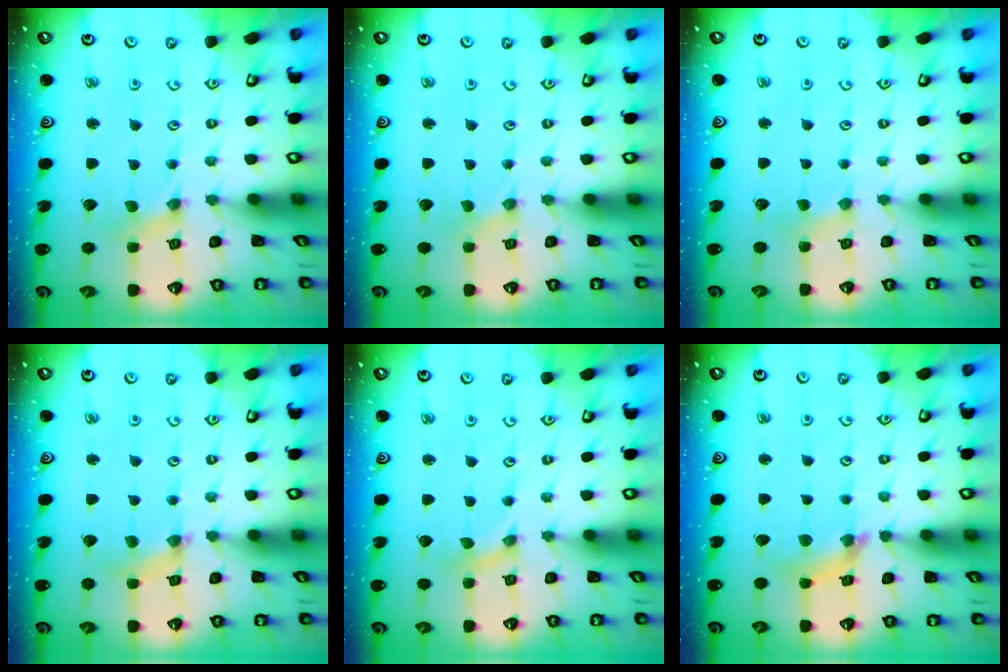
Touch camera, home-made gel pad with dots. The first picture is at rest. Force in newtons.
{"total": 0.0}
{"total": 2.5, "press": 2.5, "slide": 0.3}
{"total": 2.8, "press": 2.8, "slide": 0.4}
{"total": 0.0}
{"total": 8.9, "press": 8.9, "slide": 1.0}